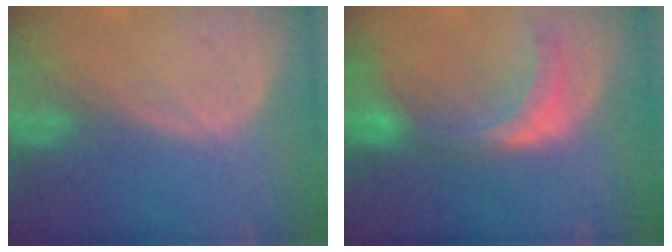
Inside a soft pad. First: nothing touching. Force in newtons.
{"total": 7.4, "press": 6.8, "slide": 2.9}